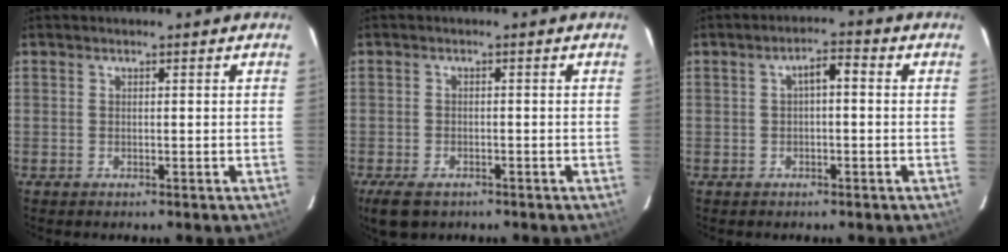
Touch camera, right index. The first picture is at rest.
{"total": 5.5, "force": [-3.7, 2.9, 2.9], "torque": [-0.069, -0.014, -0.062]}
{"total": 3.1, "force": [-0.1, 1.1, 2.9], "torque": [-0.052, 0.014, 0.000]}